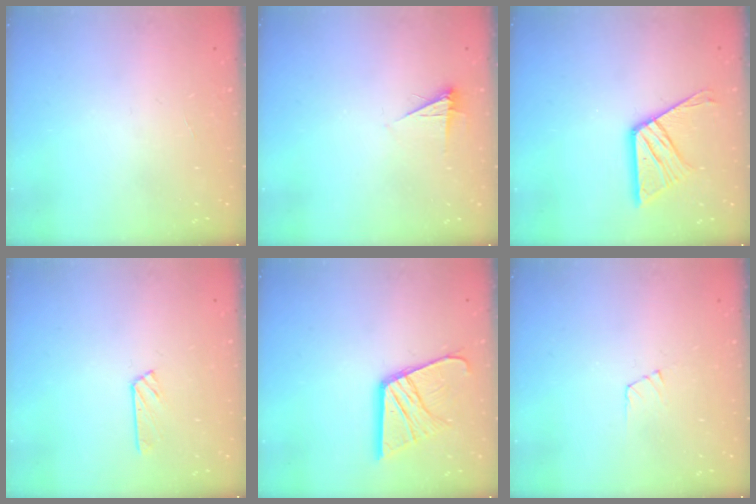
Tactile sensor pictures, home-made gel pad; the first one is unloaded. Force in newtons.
{"total": 4.1, "press": 4.1, "slide": 0.4}
{"total": 13.5, "press": 13.5, "slide": 1.2}
{"total": 2.9, "press": 2.8, "slide": 0.3}
{"total": 15.5, "press": 15.4, "slide": 1.8}
{"total": 3.1, "press": 3.1, "slide": 0.3}